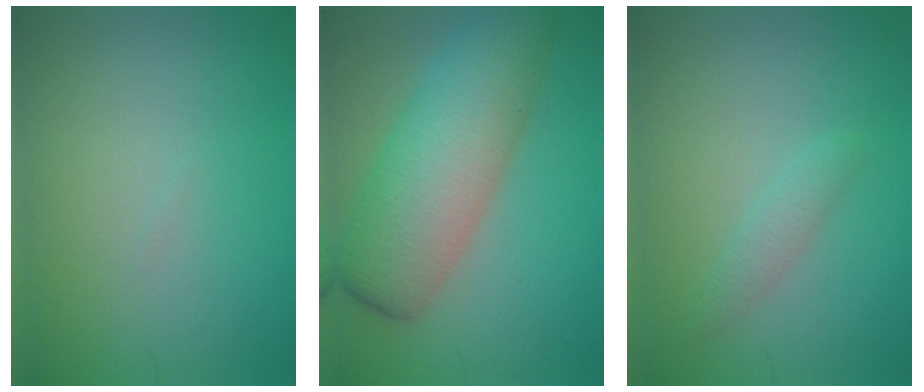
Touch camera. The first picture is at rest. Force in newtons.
{"total": 8.9, "press": 8.9, "slide": 0.4}
{"total": 1.4, "press": 1.4, "slide": 0.0}